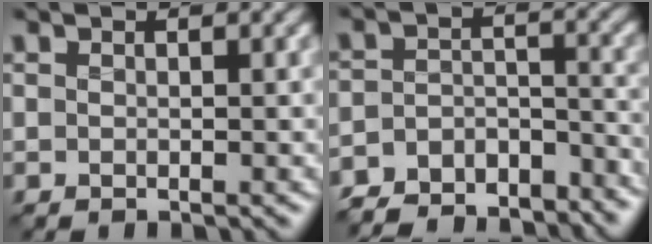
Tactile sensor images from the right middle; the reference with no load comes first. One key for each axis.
{"total": 8.8, "fx": -7.9, "fy": 3.3, "fz": 2.0, "tx": -0.041, "ty": 0.000, "tz": -0.122}